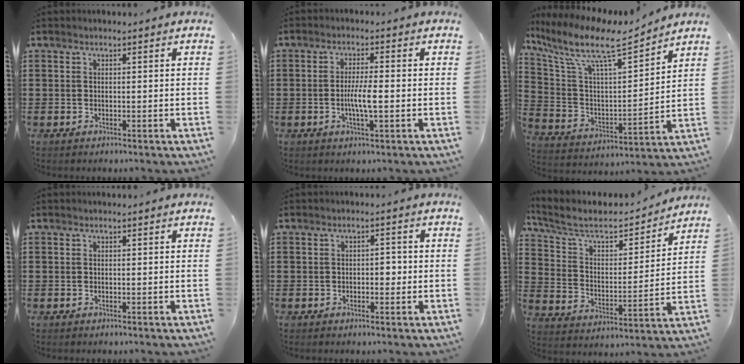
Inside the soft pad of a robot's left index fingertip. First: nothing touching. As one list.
[{"total": 4.5, "force": [-0.7, 0.7, 4.4], "torque": [-0.091, -0.006, -0.017]}, {"total": 10.4, "force": [7.8, 2.2, 6.6], "torque": [-0.159, -0.048, 0.128]}, {"total": 0.0}, {"total": 1.9, "force": [-0.4, 1.0, 1.5], "torque": [-0.031, 0.003, -0.012]}, {"total": 7.1, "force": [5.9, 2.3, 3.0], "torque": [-0.088, -0.037, 0.098]}]